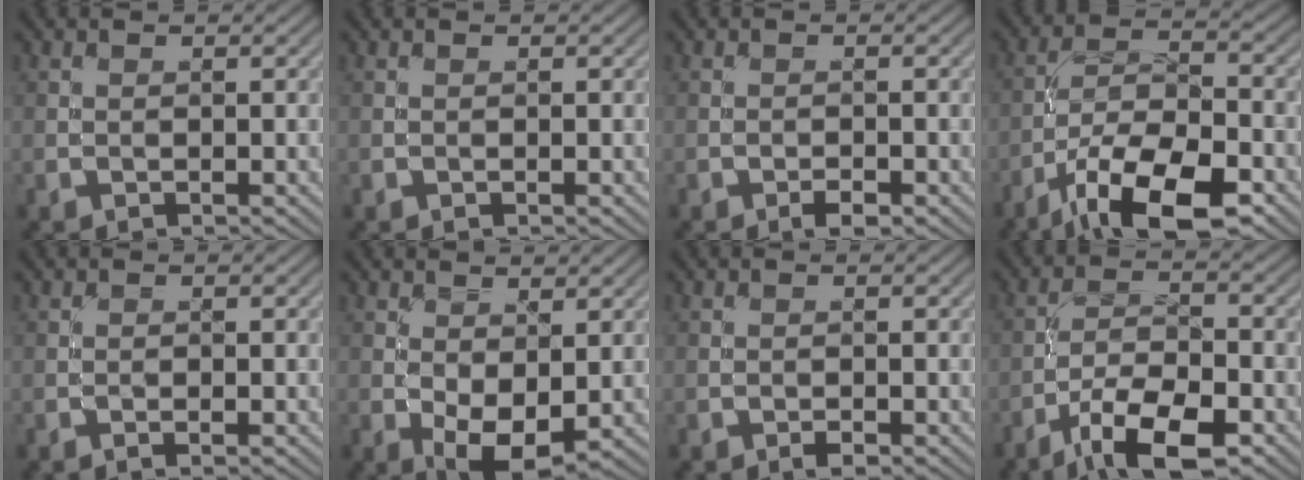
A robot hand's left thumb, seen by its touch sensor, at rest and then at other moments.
{"total": 0.0}
{"total": 1.8, "force": [-1.1, 0.6, 1.2], "torque": [-0.019, 0.001, -0.023]}
{"total": 12.7, "force": [-7.6, 4.3, 9.2], "torque": [-0.170, -0.001, -0.149]}
{"total": 0.7, "force": [-0.3, 0.1, 0.6], "torque": [-0.012, 0.002, -0.007]}
{"total": 5.2, "force": [-0.7, 2.8, 4.3], "torque": [-0.089, -0.008, -0.010]}
{"total": 1.0, "force": [-0.6, 0.3, 0.7], "torque": [-0.009, 0.001, -0.012]}
{"total": 9.5, "force": [-6.0, 3.0, 6.8], "torque": [-0.119, 0.002, -0.116]}